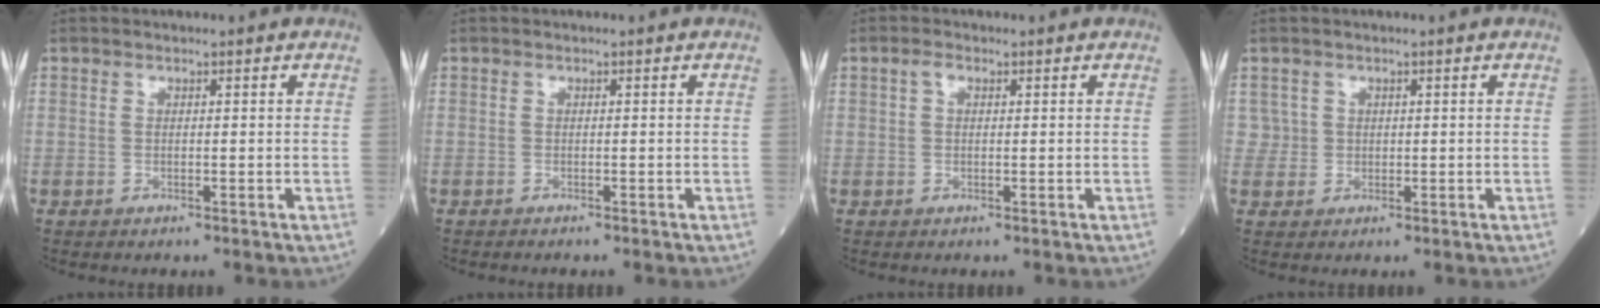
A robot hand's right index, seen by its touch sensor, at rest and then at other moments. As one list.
[{"total": 0.7, "force": [-0.7, 0.0, 0.0], "torque": [0.004, -0.001, -0.012]}, {"total": 1.1, "force": [0.4, 0.7, 0.8], "torque": [-0.017, 0.010, 0.007]}, {"total": 1.8, "force": [0.5, 1.7, -0.2], "torque": [0.018, 0.005, 0.005]}]